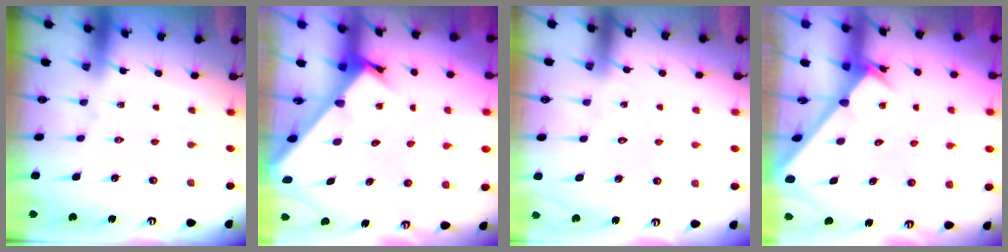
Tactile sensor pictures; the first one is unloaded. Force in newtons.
{"total": 2.8, "press": 2.8, "slide": 0.3}
{"total": 5.8, "press": 5.8, "slide": 0.5}
{"total": 2.5, "press": 2.5, "slide": 0.2}